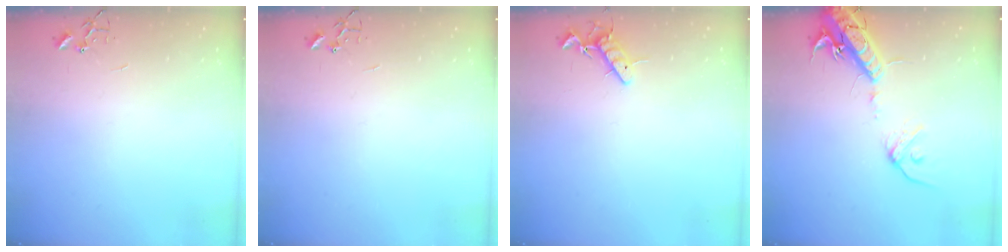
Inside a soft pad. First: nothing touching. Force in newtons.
{"total": 0.0}
{"total": 8.6, "press": 8.5, "slide": 1.3}
{"total": 17.2, "press": 16.9, "slide": 3.1}